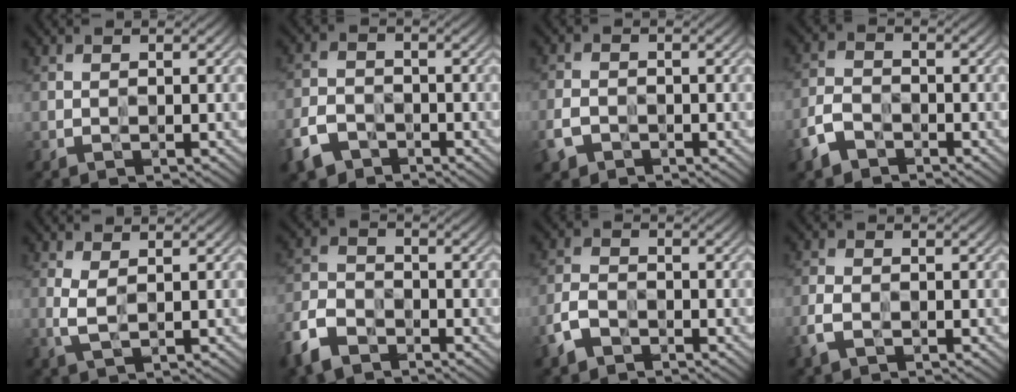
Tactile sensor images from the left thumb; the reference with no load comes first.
{"total": 5.9, "force": [-4.3, 3.7, 1.7], "torque": [-0.038, -0.014, -0.085]}
{"total": 4.5, "force": [-2.8, 3.0, 1.9], "torque": [-0.039, -0.012, -0.057]}
{"total": 4.5, "force": [-3.4, 2.6, 1.4], "torque": [-0.031, -0.005, -0.073]}
{"total": 2.2, "force": [0.8, 0.8, 1.8], "torque": [-0.048, -0.003, 0.015]}
{"total": 6.7, "force": [-5.0, 3.8, 2.2], "torque": [-0.057, -0.012, -0.111]}
{"total": 4.2, "force": [-3.0, 2.5, 1.5], "torque": [-0.034, -0.006, -0.066]}
{"total": 4.1, "force": [-2.2, 2.5, 2.4], "torque": [-0.053, -0.010, -0.048]}